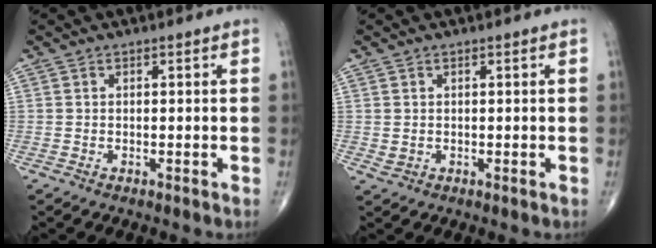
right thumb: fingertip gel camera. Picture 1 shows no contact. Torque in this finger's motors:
{"motor_torque": [-0.37, 0.58, 0.09, 0.29, 0.03]}